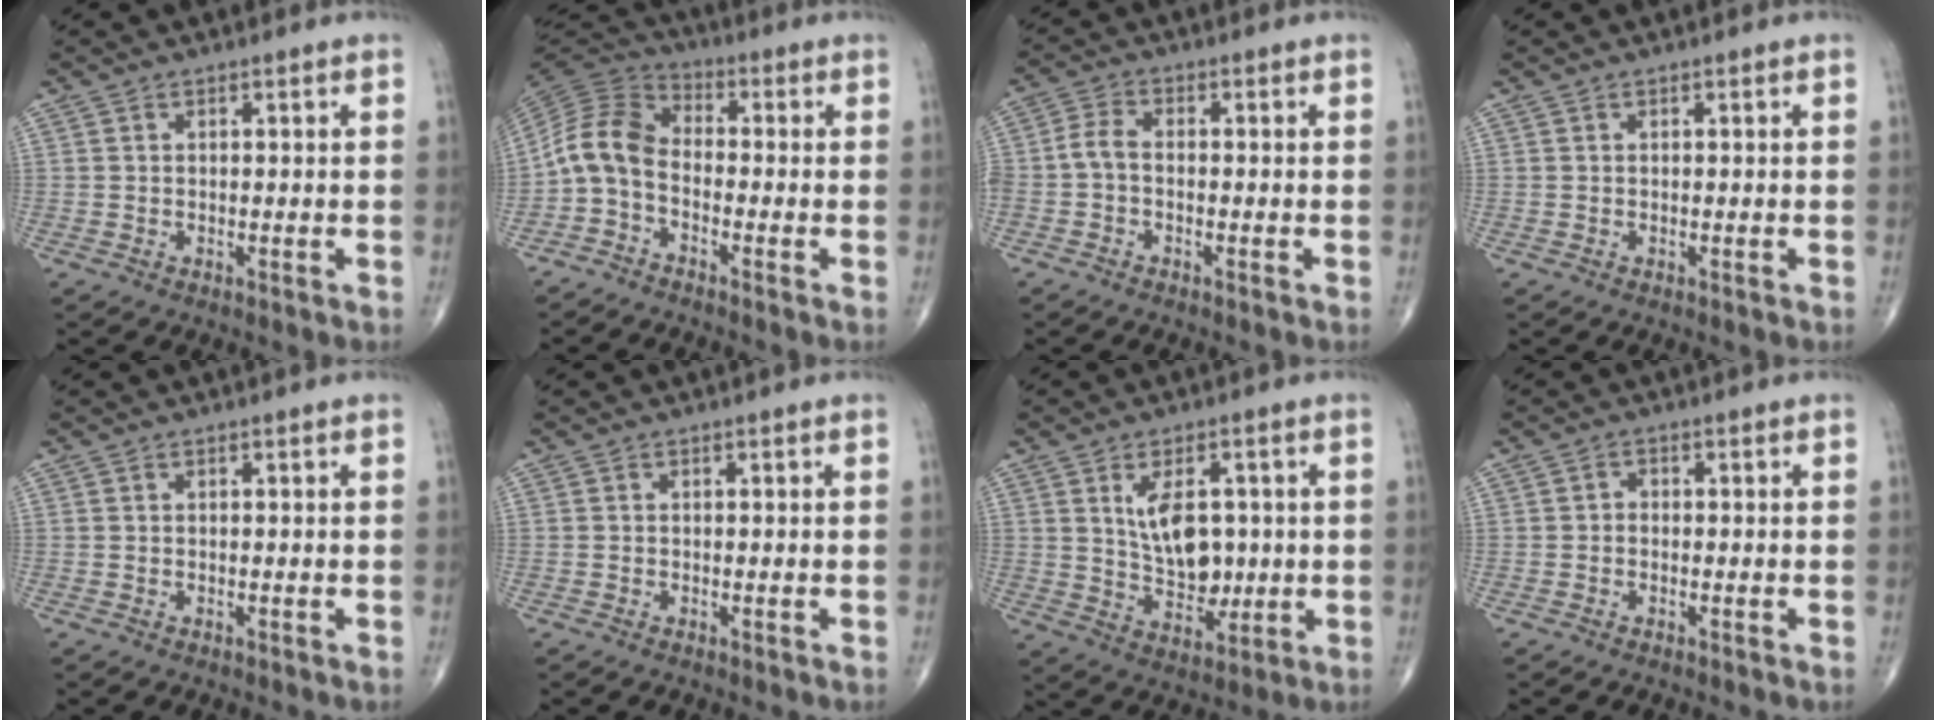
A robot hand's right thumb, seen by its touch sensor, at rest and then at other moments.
{"total": 8.3, "force": [-2.6, 5.3, 5.8], "torque": [-0.109, 0.045, -0.071]}
{"total": 3.8, "force": [-1.1, 2.0, 3.0], "torque": [-0.068, 0.015, -0.033]}
{"total": 0.0}
{"total": 0.0}
{"total": 0.0}
{"total": 10.1, "force": [1.7, 6.3, 7.7], "torque": [-0.101, -0.012, 0.045]}
{"total": 1.0, "force": [-0.4, 0.8, 0.4], "torque": [0.003, 0.003, -0.012]}